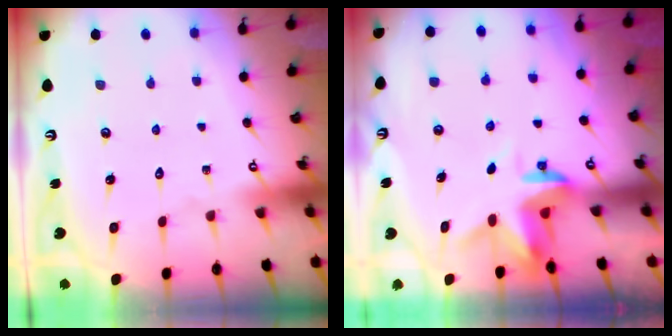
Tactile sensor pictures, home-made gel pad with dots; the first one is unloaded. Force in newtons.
{"total": 3.1, "press": 3.1, "slide": 0.2}